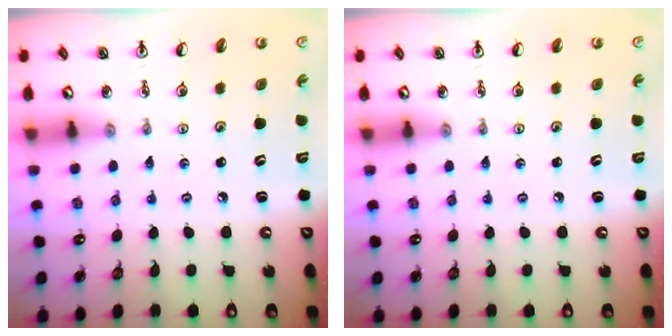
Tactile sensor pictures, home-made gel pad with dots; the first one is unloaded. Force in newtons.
{"total": 0.0}